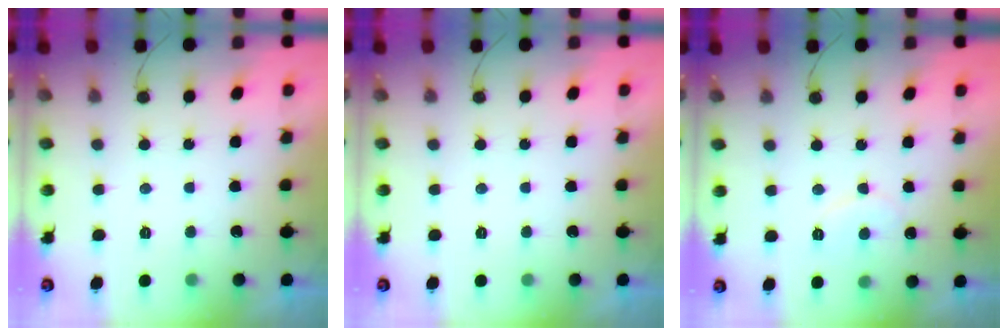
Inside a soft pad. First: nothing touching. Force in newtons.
{"total": 0.0}
{"total": 7.6, "press": 7.6, "slide": 0.7}